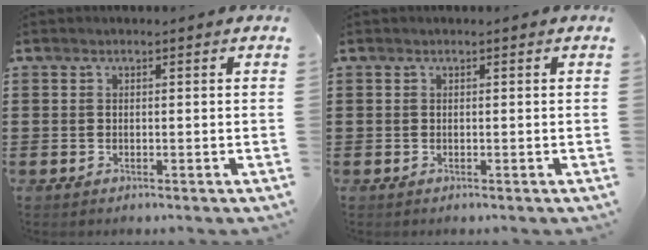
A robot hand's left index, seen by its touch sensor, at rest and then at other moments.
{"total": 0.0}